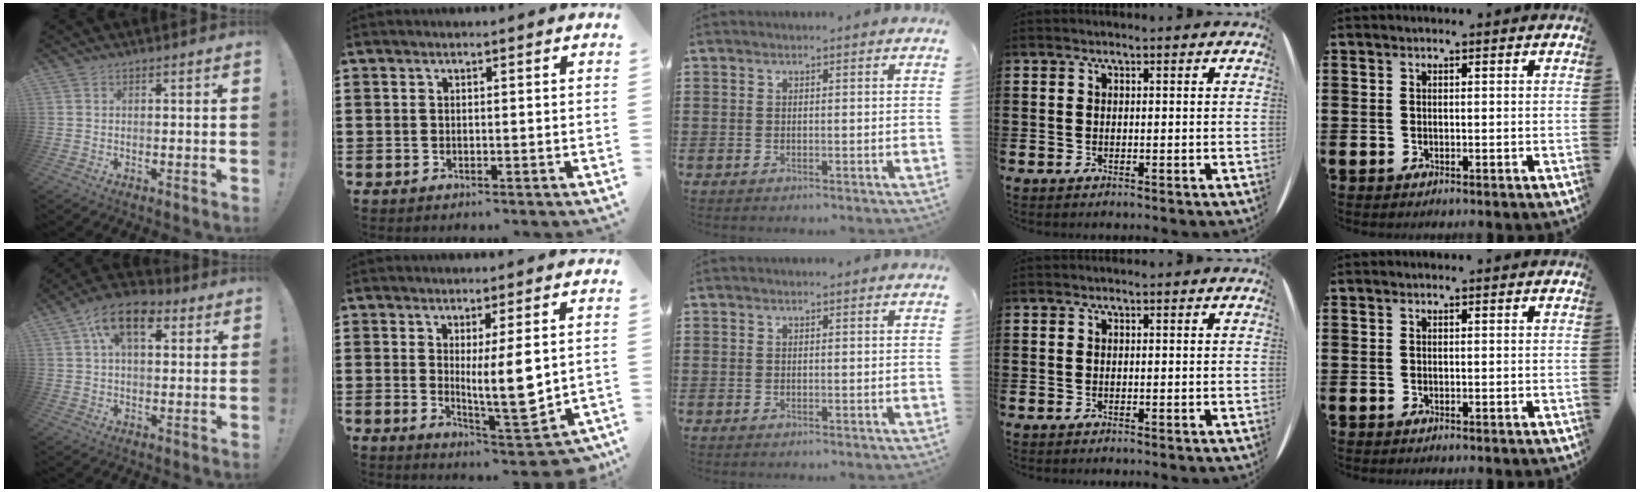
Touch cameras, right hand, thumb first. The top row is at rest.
{"thumb": {"total": 11.2, "force": [4.5, 6.3, 8.0], "torque": [-0.128, -0.003, 0.082]}, "index": {"total": 8.5, "force": [0.1, 1.7, 8.3], "torque": [-0.152, -0.023, -0.003]}}